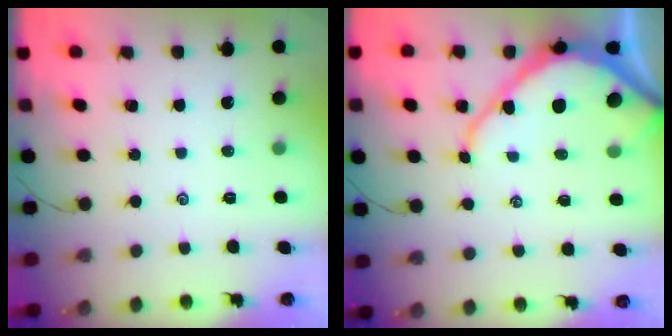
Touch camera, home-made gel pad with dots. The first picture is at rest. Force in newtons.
{"total": 10.6, "press": 10.6, "slide": 0.9}